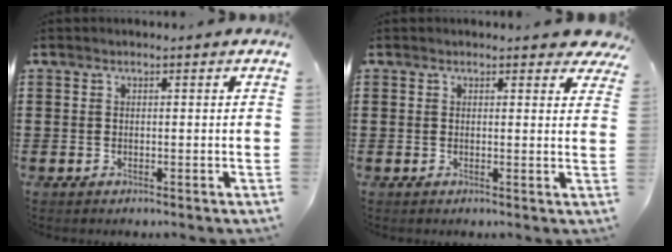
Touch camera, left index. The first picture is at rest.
{"total": 2.0, "force": [1.7, 0.6, 0.8], "torque": [-0.004, -0.002, 0.029]}